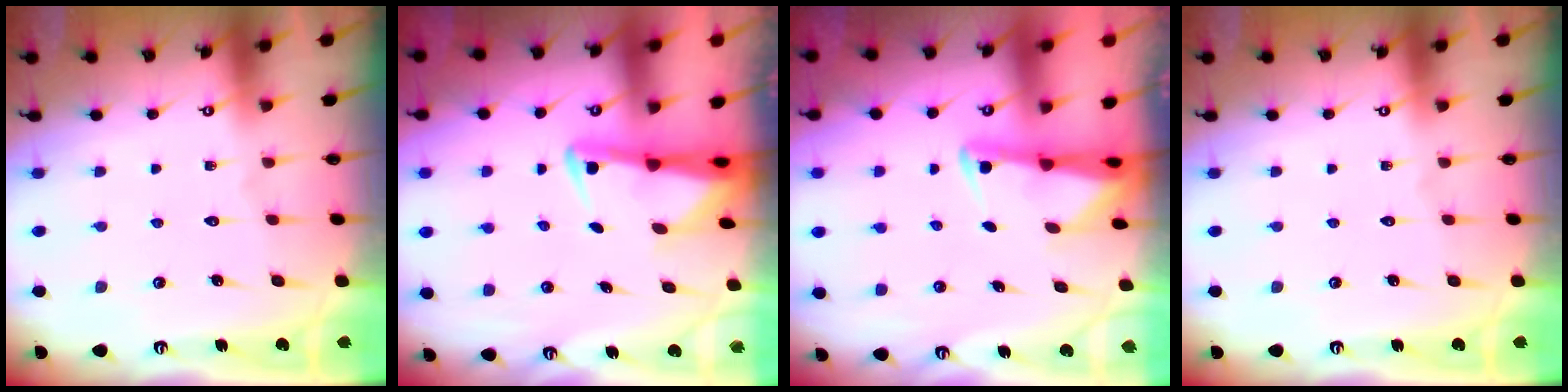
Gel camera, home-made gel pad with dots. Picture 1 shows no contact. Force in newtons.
{"total": 3.1, "press": 2.9, "slide": 0.9}
{"total": 2.3, "press": 2.2, "slide": 0.5}
{"total": 0.0}